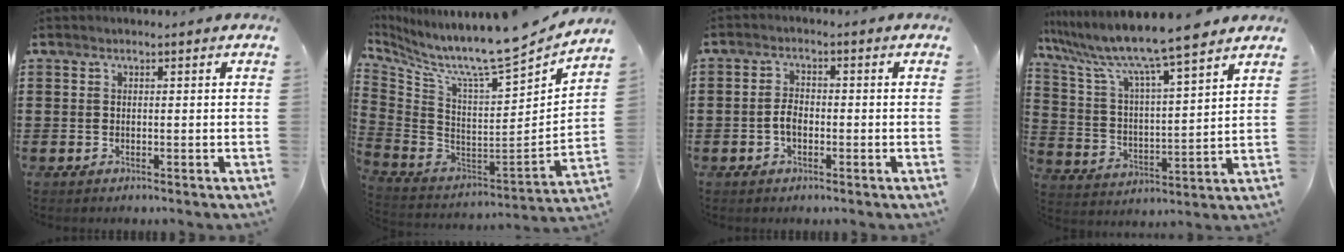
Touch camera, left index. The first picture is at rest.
{"total": 8.8, "force": [7.4, 0.3, 4.8], "torque": [-0.109, -0.081, 0.113]}
{"total": 2.7, "force": [-0.7, 1.4, 2.2], "torque": [-0.058, -0.001, -0.018]}
{"total": 9.7, "force": [8.4, -0.1, 4.9], "torque": [-0.130, -0.052, 0.135]}